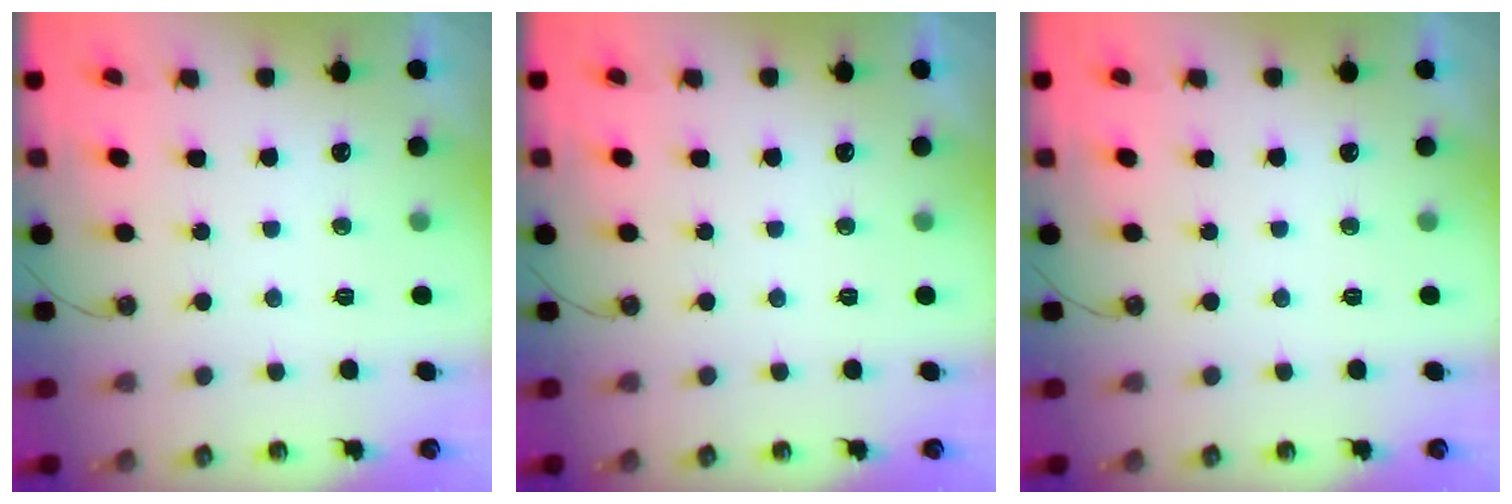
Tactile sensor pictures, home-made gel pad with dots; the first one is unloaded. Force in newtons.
{"total": 0.0}
{"total": 0.0}